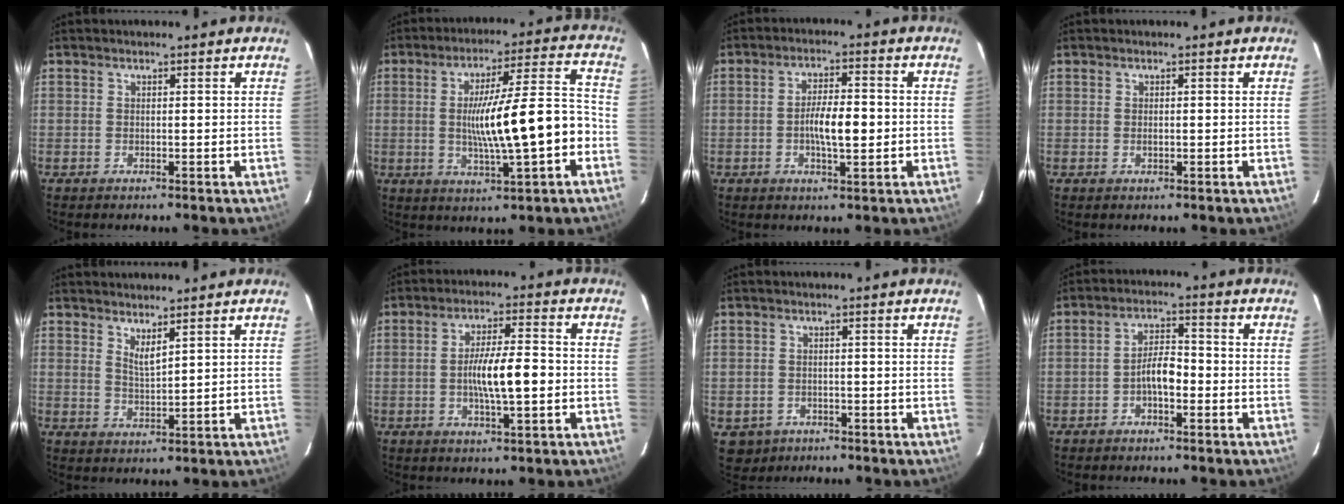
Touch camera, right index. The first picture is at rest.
{"total": 15.1, "force": [-2.9, 1.8, 14.8], "torque": [-0.232, 0.001, -0.034]}
{"total": 7.0, "force": [-1.2, 1.9, 6.6], "torque": [-0.118, 0.002, -0.016]}
{"total": 0.9, "force": [-0.1, 0.6, 0.6], "torque": [-0.010, 0.000, 0.000]}
{"total": 3.2, "force": [2.5, 0.4, 2.1], "torque": [-0.036, -0.006, 0.042]}
{"total": 9.0, "force": [-1.6, 1.6, 8.7], "torque": [-0.153, -0.002, -0.023]}
{"total": 4.8, "force": [-2.2, 4.1, 1.3], "torque": [-0.038, 0.000, -0.024]}
{"total": 4.7, "force": [-2.0, 1.9, 3.8], "torque": [-0.074, 0.014, -0.035]}